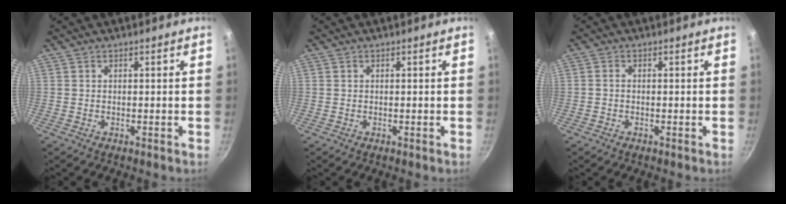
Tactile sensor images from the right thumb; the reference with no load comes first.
{"total": 0.0}
{"total": 0.8, "force": [-0.2, 0.6, 0.5], "torque": [-0.010, 0.005, -0.005]}